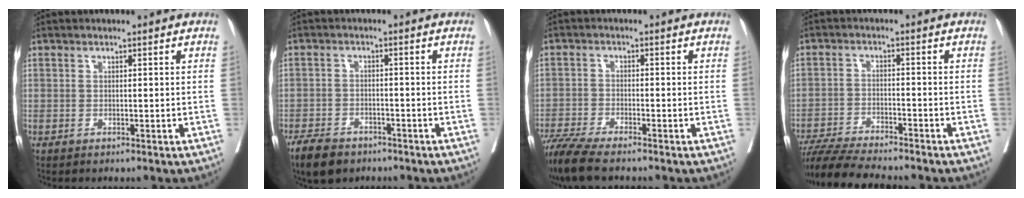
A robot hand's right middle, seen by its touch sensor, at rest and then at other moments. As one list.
[{"total": 6.0, "force": [-4.6, 2.8, 2.6], "torque": [-0.051, -0.006, -0.077]}, {"total": 7.0, "force": [-5.9, 0.4, 3.7], "torque": [-0.073, -0.022, -0.109]}, {"total": 11.0, "force": [-9.9, 0.6, 4.8], "torque": [-0.079, -0.021, -0.160]}]